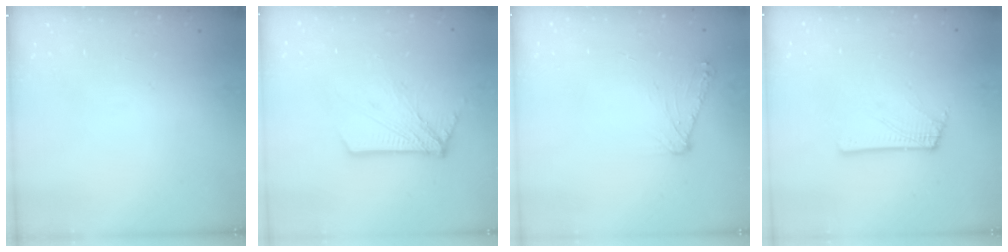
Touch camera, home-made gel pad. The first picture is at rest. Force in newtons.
{"total": 10.0, "press": 10.0, "slide": 0.8}
{"total": 6.7, "press": 6.6, "slide": 1.1}
{"total": 2.6, "press": 2.6, "slide": 0.3}